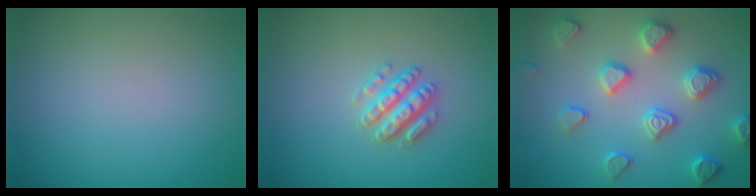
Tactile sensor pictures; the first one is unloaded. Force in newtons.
{"total": 3.0, "press": 2.8, "slide": 1.1}
{"total": 4.6, "press": 4.2, "slide": 1.9}